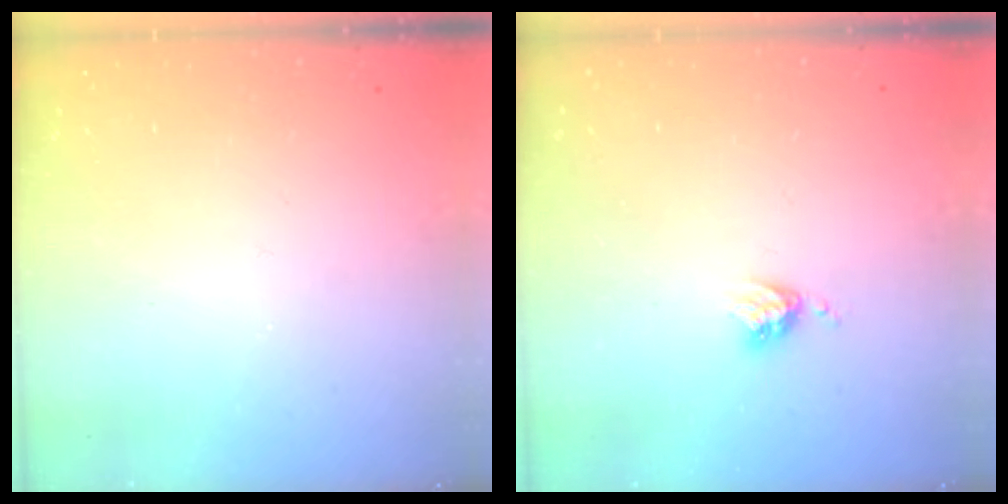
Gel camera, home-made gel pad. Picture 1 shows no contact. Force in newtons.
{"total": 3.3, "press": 3.3, "slide": 0.4}